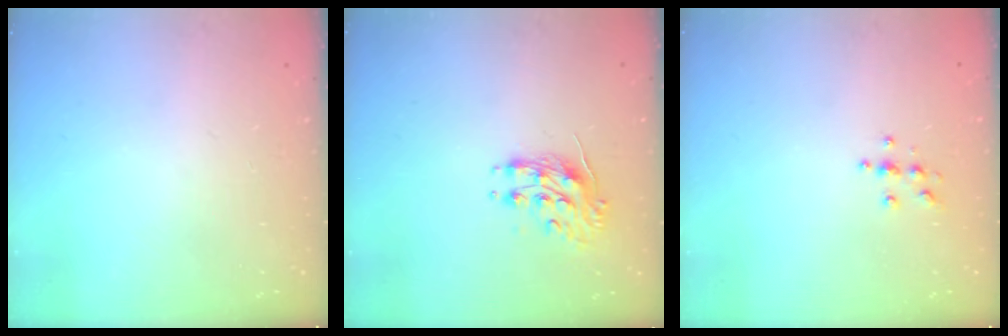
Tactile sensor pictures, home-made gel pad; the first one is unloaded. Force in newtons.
{"total": 8.8, "press": 8.8, "slide": 0.4}
{"total": 4.7, "press": 4.7, "slide": 0.6}